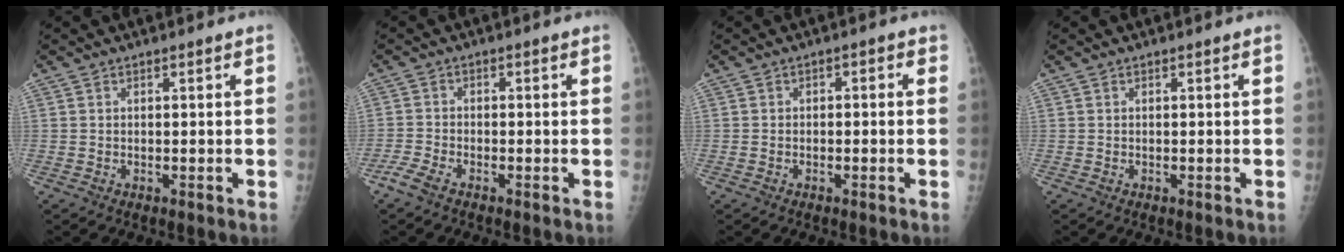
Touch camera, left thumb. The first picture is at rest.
{"total": 3.2, "force": [-2.6, 0.9, 1.7], "torque": [-0.051, 0.006, -0.055]}
{"total": 1.0, "force": [-0.2, 0.8, 0.5], "torque": [0.002, 0.006, -0.010]}
{"total": 0.0}